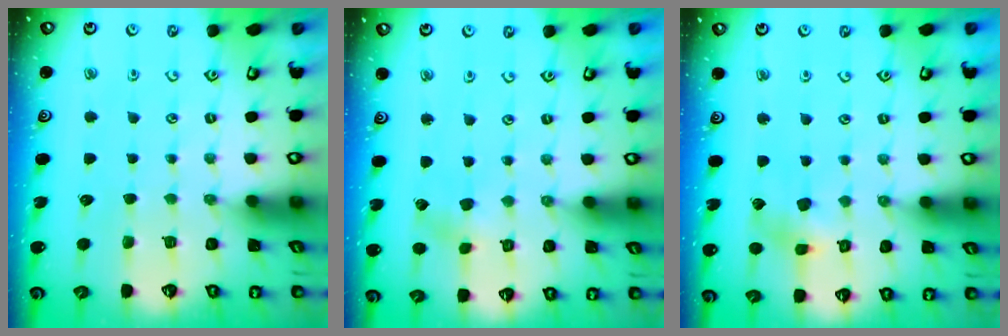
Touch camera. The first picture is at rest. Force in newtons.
{"total": 2.5, "press": 2.4, "slide": 0.7}
{"total": 7.2, "press": 7.2, "slide": 0.9}